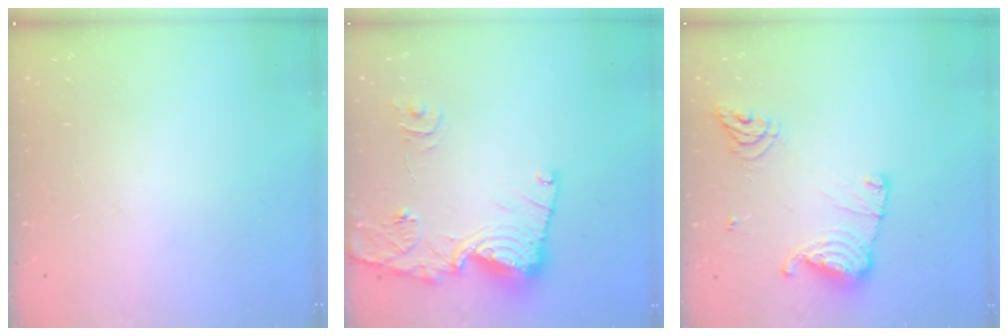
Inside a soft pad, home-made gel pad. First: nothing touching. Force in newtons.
{"total": 16.2, "press": 16.2, "slide": 1.6}
{"total": 13.2, "press": 13.2, "slide": 1.2}